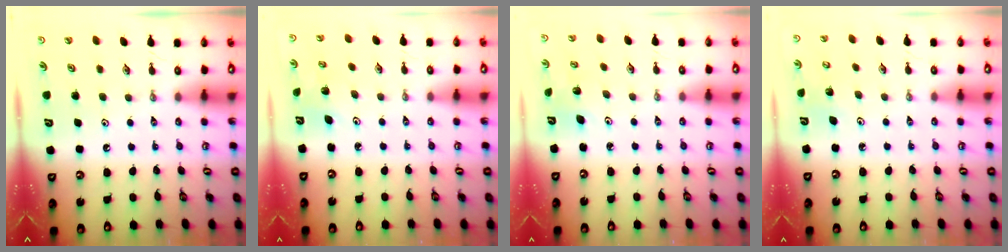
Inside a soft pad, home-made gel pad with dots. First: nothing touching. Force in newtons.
{"total": 3.1, "press": 3.1, "slide": 0.2}
{"total": 3.5, "press": 2.9, "slide": 2.0}
{"total": 2.8, "press": 2.7, "slide": 1.0}